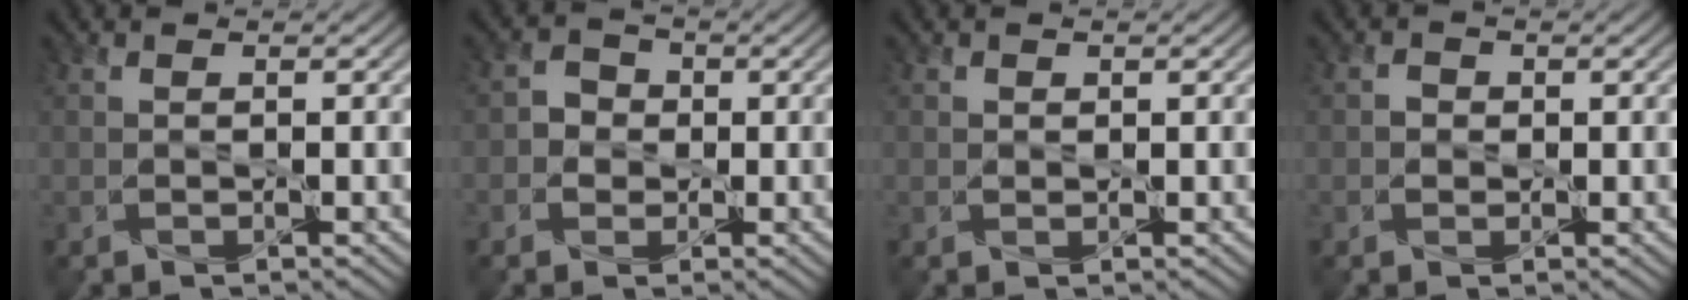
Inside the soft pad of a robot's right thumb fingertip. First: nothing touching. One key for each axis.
{"total": 2.6, "fx": -0.4, "fy": 2.4, "fz": 0.8, "tx": -0.012, "ty": 0.001, "tz": -0.011}
{"total": 0.6, "fx": 0.3, "fy": 0.6, "fz": 0.1, "tx": -0.003, "ty": -0.005, "tz": 0.004}
{"total": 1.2, "fx": -0.1, "fy": 1.1, "fz": 0.3, "tx": -0.005, "ty": -0.002, "tz": -0.004}